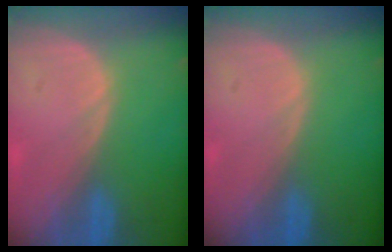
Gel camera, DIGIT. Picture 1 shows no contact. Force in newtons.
{"total": 0.0}